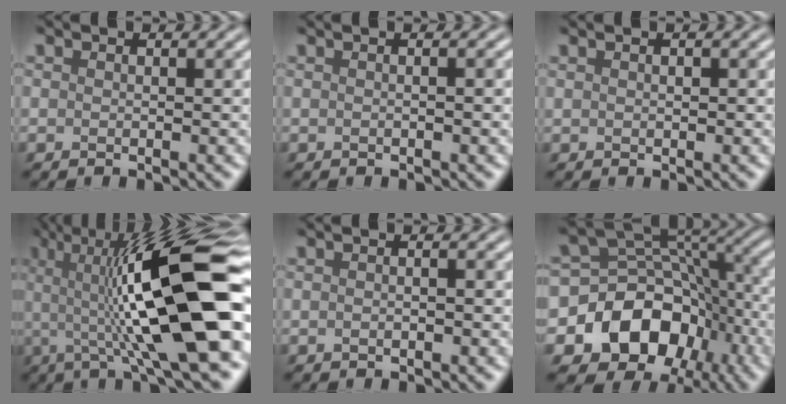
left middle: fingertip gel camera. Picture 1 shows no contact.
{"total": 2.5, "force": [0.5, 1.2, 2.1], "torque": [-0.008, 0.006, -0.017]}
{"total": 0.6, "force": [0.3, 0.3, 0.4], "torque": [-0.009, 0.003, 0.007]}
{"total": 15.3, "force": [0.7, 3.9, 14.8], "torque": [-0.226, 0.014, 0.003]}
{"total": 2.5, "force": [0.5, 1.3, 2.1], "torque": [-0.019, 0.015, -0.015]}
{"total": 11.6, "force": [-4.3, 8.9, 6.1], "torque": [-0.104, -0.003, -0.078]}